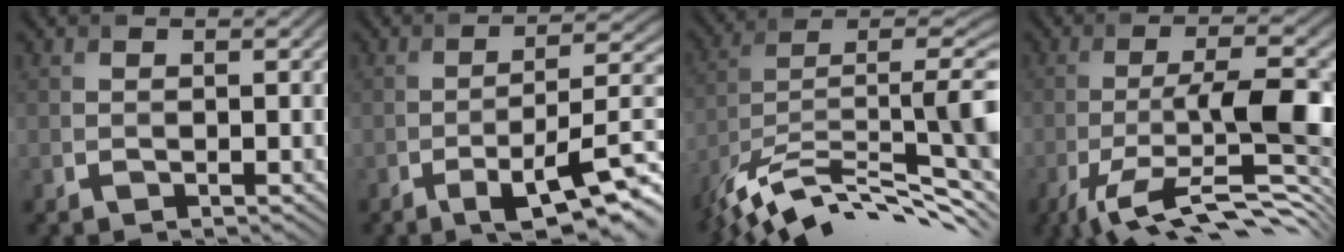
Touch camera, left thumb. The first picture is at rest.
{"total": 8.9, "force": [-4.2, 2.1, 7.5], "torque": [-0.123, -0.001, -0.065]}
{"total": 14.7, "force": [-9.0, 4.3, 10.8], "torque": [-0.213, 0.004, -0.157]}
{"total": 13.1, "force": [-5.2, 3.5, 11.5], "torque": [-0.198, -0.009, -0.084]}